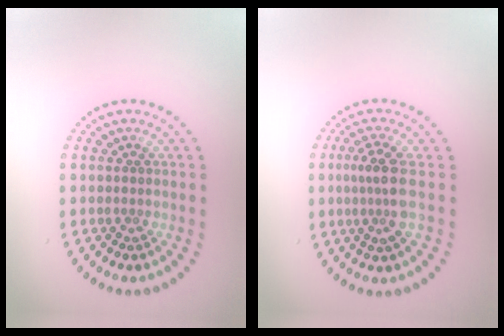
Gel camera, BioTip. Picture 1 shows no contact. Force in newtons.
{"total": 3.1, "press": 2.7, "slide": 1.6}